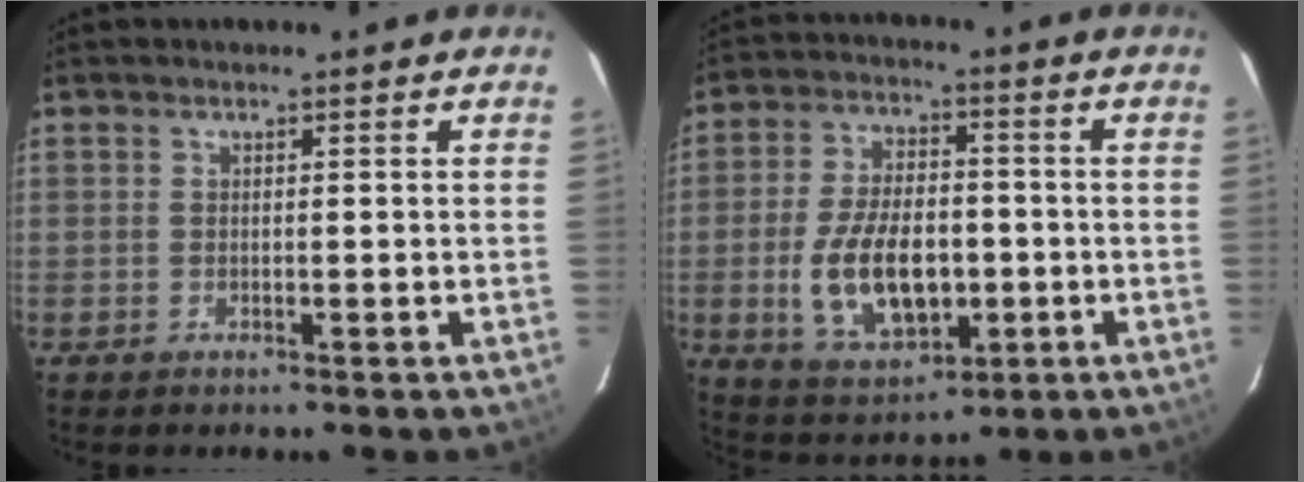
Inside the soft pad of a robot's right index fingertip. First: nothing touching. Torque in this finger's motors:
{"motor_torque": [1.07, -0.76, 0.39, 0.20]}